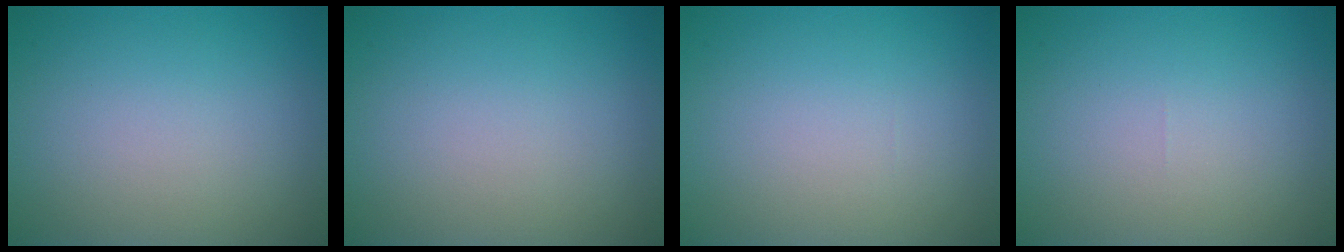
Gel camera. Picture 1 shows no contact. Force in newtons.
{"total": 0.0}
{"total": 0.0}
{"total": 0.0}